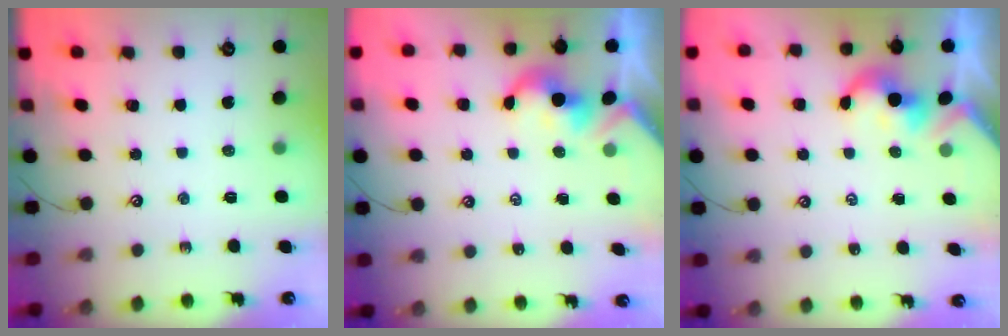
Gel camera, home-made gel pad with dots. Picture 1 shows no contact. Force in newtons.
{"total": 2.2, "press": 2.2, "slide": 0.3}
{"total": 2.1, "press": 2.0, "slide": 0.3}